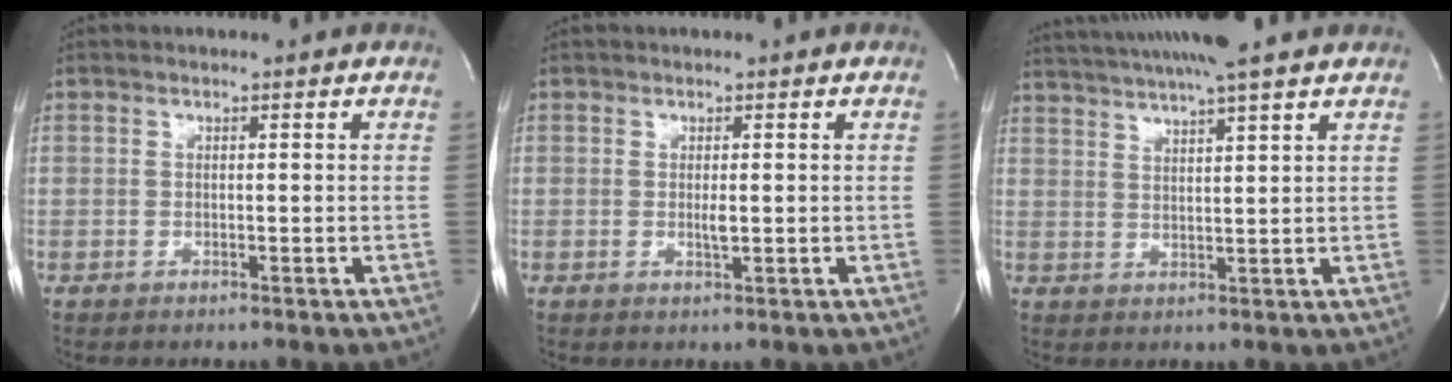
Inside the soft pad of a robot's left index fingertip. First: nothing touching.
{"total": 1.3, "force": [0.2, 0.2, 1.2], "torque": [-0.024, -0.003, 0.005]}
{"total": 12.6, "force": [11.0, -0.8, 6.1], "torque": [-0.114, 0.024, 0.161]}